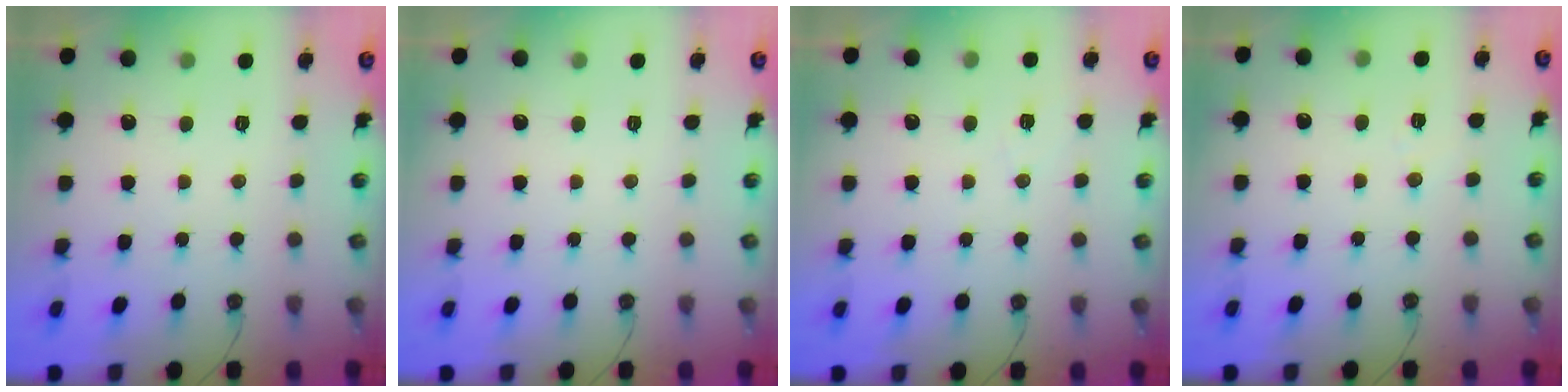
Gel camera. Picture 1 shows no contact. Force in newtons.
{"total": 0.0}
{"total": 5.6, "press": 5.2, "slide": 2.1}
{"total": 4.4, "press": 4.2, "slide": 1.2}